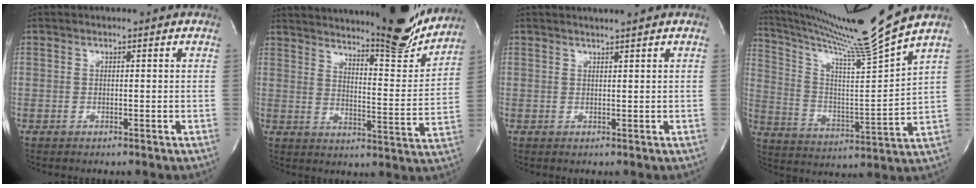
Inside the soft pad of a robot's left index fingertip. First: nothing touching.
{"total": 23.2, "force": [21.3, 2.0, 9.1], "torque": [-0.140, -0.065, 0.276]}
{"total": 2.0, "force": [1.8, -0.6, 0.7], "torque": [-0.008, -0.001, 0.029]}
{"total": 17.1, "force": [14.8, -4.5, 7.2], "torque": [-0.134, -0.067, 0.242]}